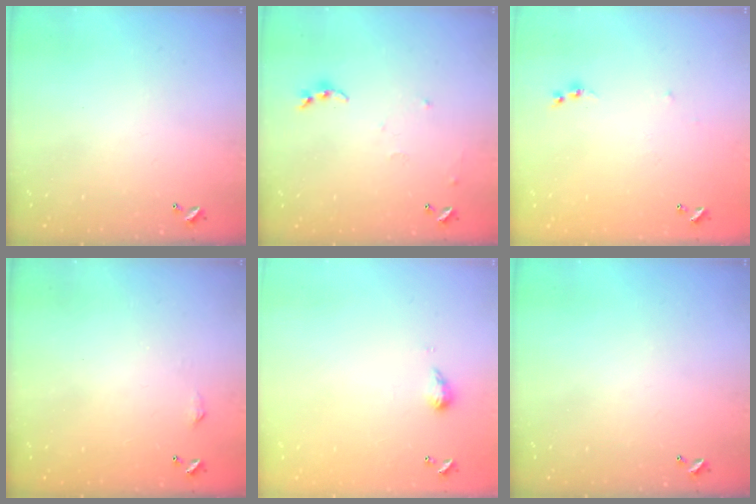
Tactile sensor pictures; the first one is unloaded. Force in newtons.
{"total": 7.4, "press": 7.4, "slide": 0.8}
{"total": 5.7, "press": 5.7, "slide": 0.6}
{"total": 2.3, "press": 2.3, "slide": 0.4}
{"total": 4.7, "press": 4.6, "slide": 0.4}
{"total": 0.0}